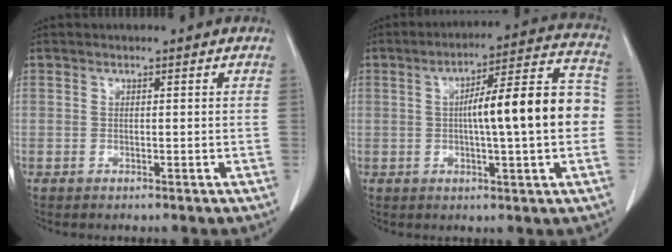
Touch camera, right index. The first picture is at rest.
{"total": 14.3, "force": [-0.1, 1.8, 14.2], "torque": [-0.206, 0.033, -0.005]}